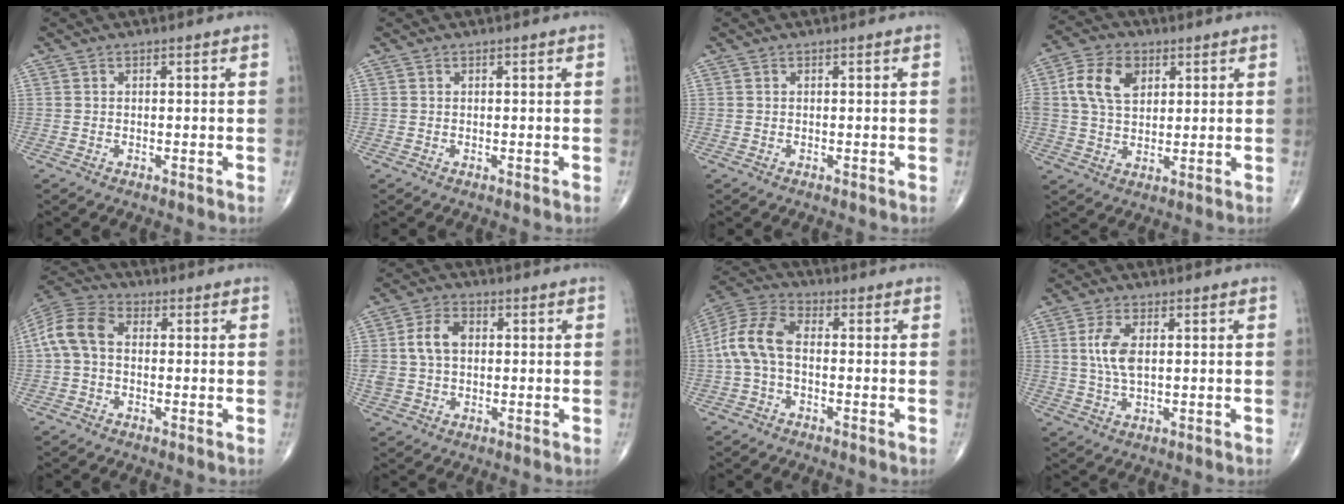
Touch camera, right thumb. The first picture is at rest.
{"total": 0.0}
{"total": 0.0}
{"total": 9.8, "force": [2.8, 6.6, 6.6], "torque": [-0.118, 0.004, 0.049]}
{"total": 9.3, "force": [0.1, 6.3, 6.8], "torque": [-0.136, 0.028, -0.010]}
{"total": 7.8, "force": [0.9, 5.4, 5.6], "torque": [-0.111, 0.019, 0.018]}
{"total": 9.7, "force": [-0.9, 5.6, 7.9], "torque": [-0.168, 0.030, -0.028]}
{"total": 6.0, "force": [1.0, 2.9, 5.2], "torque": [-0.113, -0.002, 0.019]}